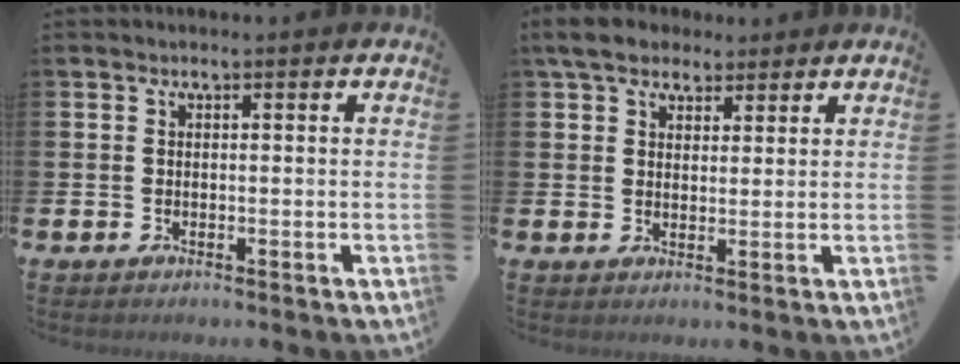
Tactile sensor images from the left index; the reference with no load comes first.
{"total": 5.4, "force": [4.5, 2.7, 1.3], "torque": [-0.023, -0.013, 0.079]}